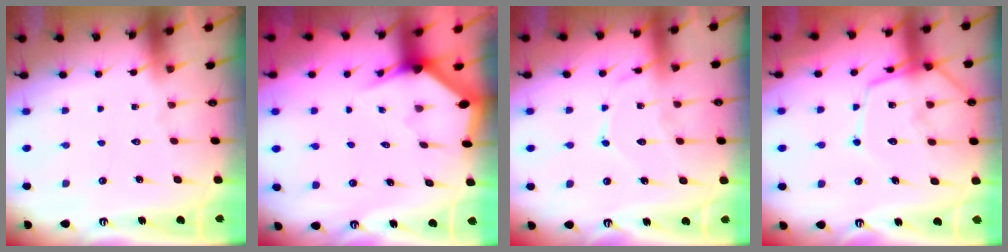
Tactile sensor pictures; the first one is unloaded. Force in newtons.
{"total": 2.8, "press": 2.8, "slide": 0.1}
{"total": 11.2, "press": 11.2, "slide": 0.9}
{"total": 12.1, "press": 12.1, "slide": 1.1}